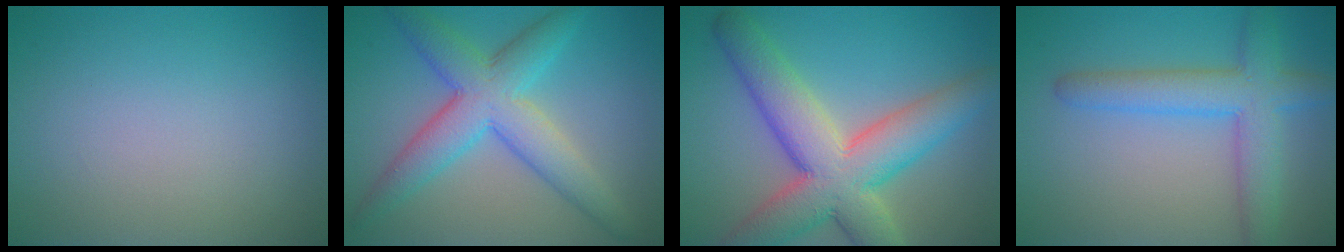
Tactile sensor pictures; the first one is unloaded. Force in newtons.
{"total": 6.8, "press": 6.8, "slide": 0.2}
{"total": 9.8, "press": 9.8, "slide": 0.7}
{"total": 5.2, "press": 5.2, "slide": 0.3}